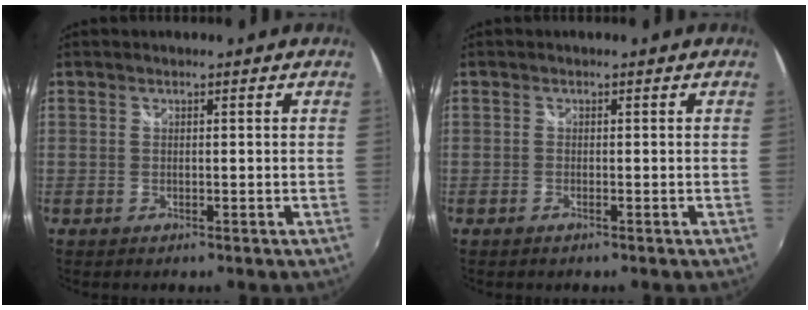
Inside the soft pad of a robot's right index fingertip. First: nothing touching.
{"total": 0.5, "force": [-0.3, 0.0, 0.4], "torque": [-0.007, 0.000, -0.007]}